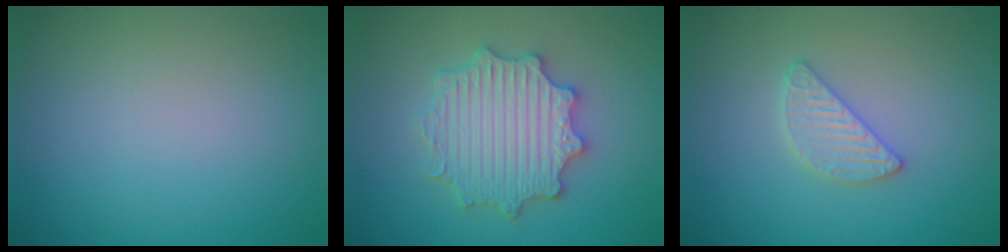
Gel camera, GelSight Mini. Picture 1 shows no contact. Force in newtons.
{"total": 5.6, "press": 5.5, "slide": 1.0}
{"total": 2.4, "press": 2.3, "slide": 0.3}